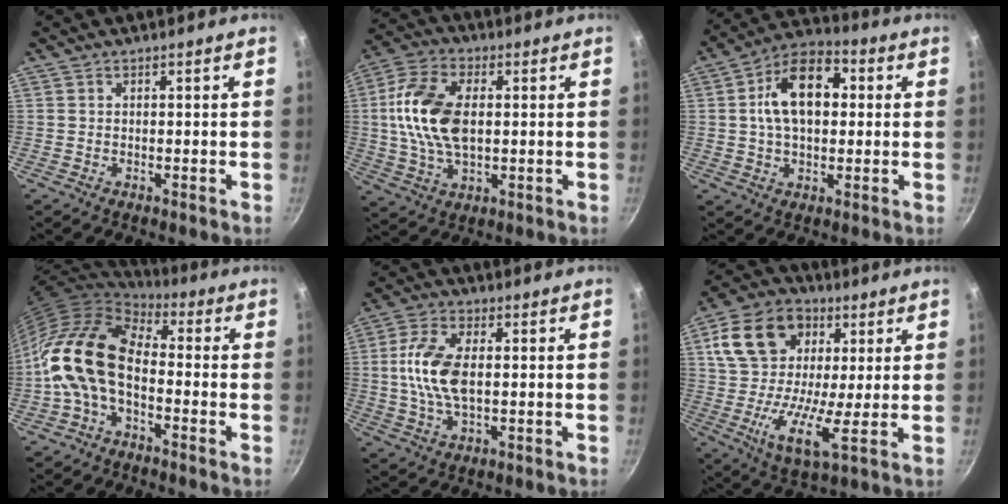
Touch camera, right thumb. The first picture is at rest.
{"total": 14.5, "force": [1.3, 8.5, 11.7], "torque": [-0.219, 0.012, 0.017]}
{"total": 14.3, "force": [2.3, 8.9, 10.9], "torque": [-0.150, 0.024, 0.022]}
{"total": 14.2, "force": [-2.2, 8.5, 11.2], "torque": [-0.192, 0.032, -0.058]}
{"total": 10.4, "force": [0.5, 5.4, 8.9], "torque": [-0.176, 0.011, 0.002]}
{"total": 18.3, "force": [5.5, 11.8, 12.9], "torque": [-0.215, -0.007, 0.076]}